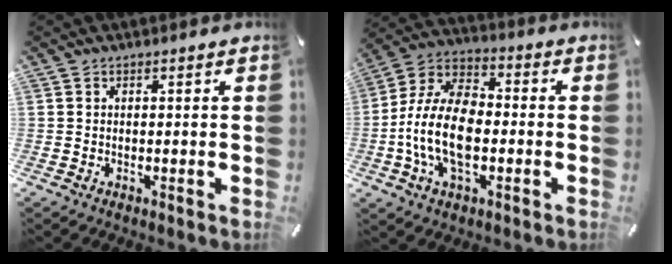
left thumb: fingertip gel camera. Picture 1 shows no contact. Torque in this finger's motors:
{"motor_torque": [1.51, 2.85, 1.08, 0.66, 0.24]}